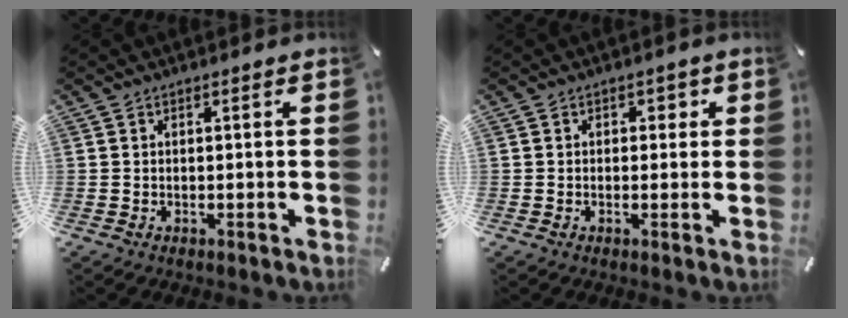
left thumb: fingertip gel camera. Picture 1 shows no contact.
{"total": 1.5, "force": [0.1, 1.3, 0.8], "torque": [0.000, 0.002, -0.006]}